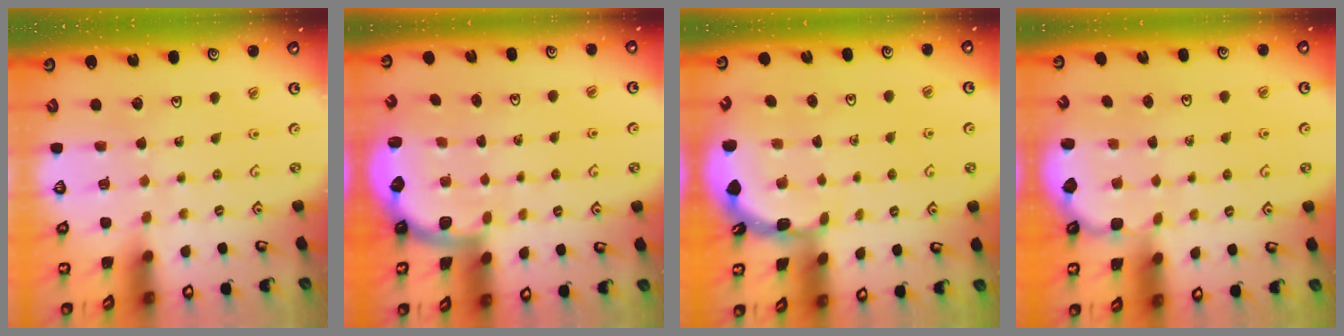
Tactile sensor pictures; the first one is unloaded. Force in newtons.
{"total": 2.1, "press": 1.9, "slide": 0.8}
{"total": 1.9, "press": 1.9, "slide": 0.1}
{"total": 2.1, "press": 1.4, "slide": 1.5}